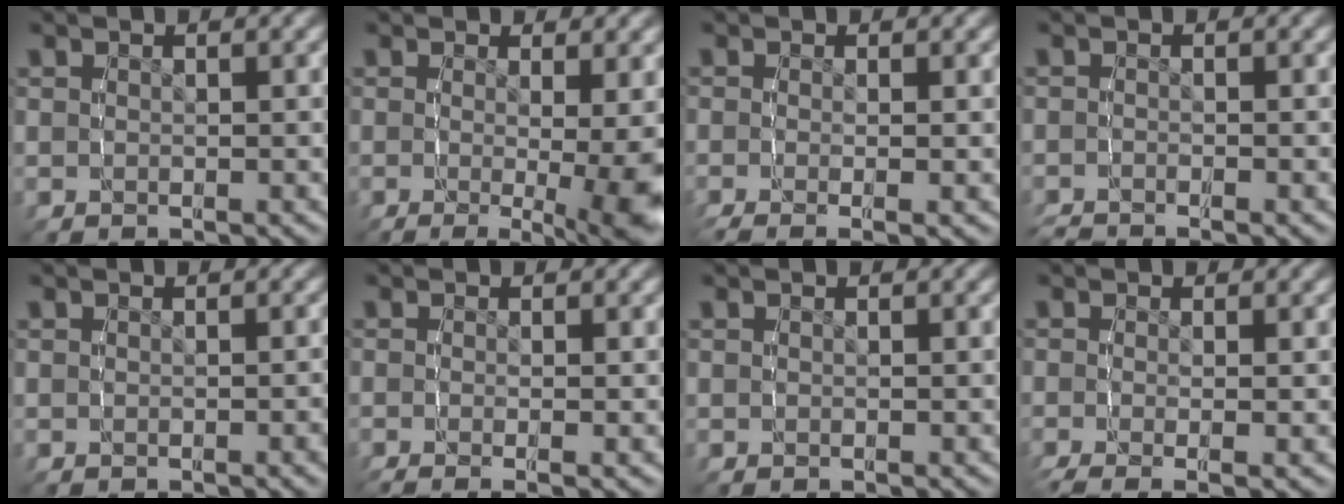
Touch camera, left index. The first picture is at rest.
{"total": 6.7, "force": [-2.7, 1.0, 6.1], "torque": [-0.077, -0.033, -0.028]}
{"total": 2.8, "force": [-1.8, 0.7, 2.0], "torque": [-0.044, -0.018, -0.020]}
{"total": 1.5, "force": [-1.5, 0.2, 0.3], "torque": [-0.005, -0.006, -0.025]}
{"total": 0.5, "force": [-0.3, 0.0, 0.4], "torque": [-0.005, 0.005, -0.007]}
{"total": 2.0, "force": [-1.4, 0.4, 1.5], "torque": [-0.032, -0.013, -0.016]}
{"total": 0.0}
{"total": 3.6, "force": [-2.4, 1.1, 2.5], "torque": [-0.053, -0.022, -0.027]}